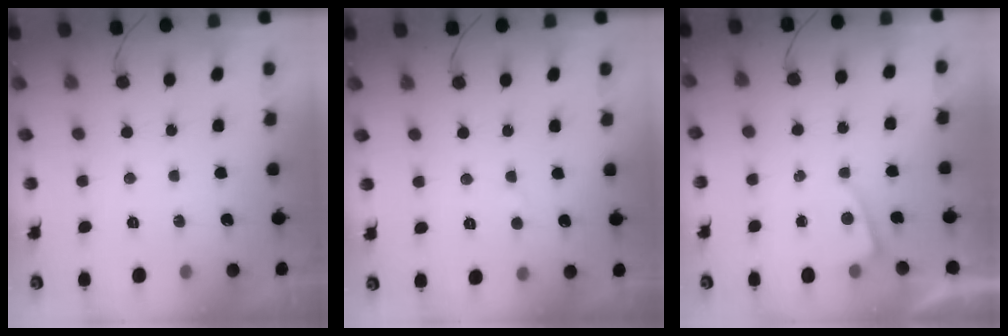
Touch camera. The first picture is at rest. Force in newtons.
{"total": 3.2, "press": 3.2, "slide": 0.2}
{"total": 1.0, "press": 1.0, "slide": 0.3}